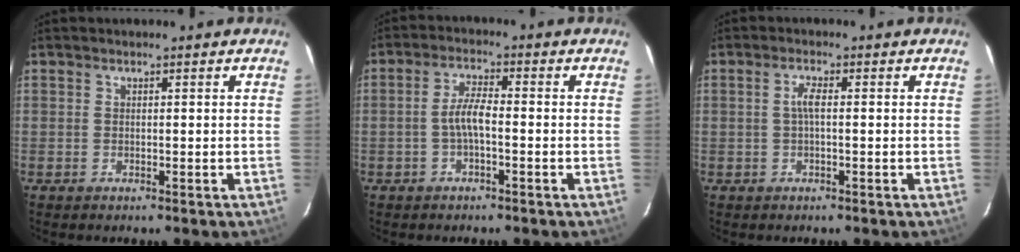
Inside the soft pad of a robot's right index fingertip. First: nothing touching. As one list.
[{"total": 4.1, "force": [-1.2, 1.0, 3.8], "torque": [-0.079, 0.010, -0.023]}, {"total": 2.1, "force": [-0.1, 0.4, 2.1], "torque": [-0.044, 0.005, -0.002]}]